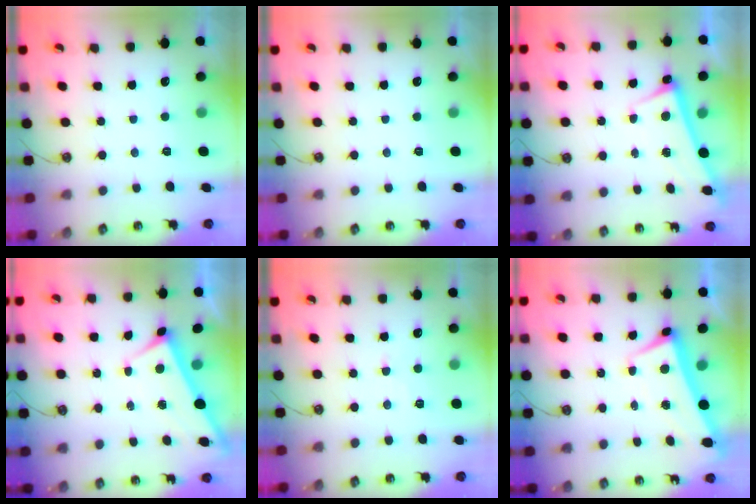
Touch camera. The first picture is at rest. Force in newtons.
{"total": 0.0}
{"total": 2.7, "press": 2.6, "slide": 0.5}
{"total": 2.9, "press": 2.9, "slide": 0.1}
{"total": 1.0, "press": 1.0, "slide": 0.2}
{"total": 4.3, "press": 4.2, "slide": 1.0}